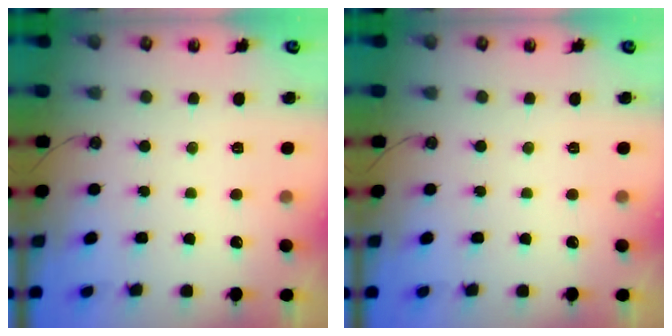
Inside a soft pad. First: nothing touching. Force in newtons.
{"total": 0.0}